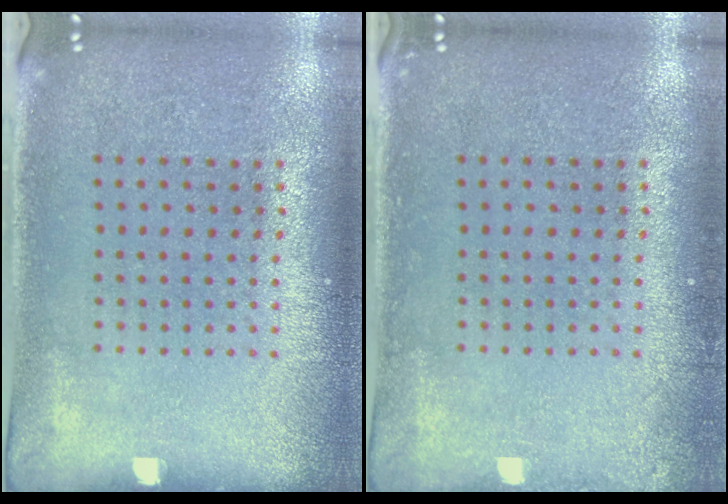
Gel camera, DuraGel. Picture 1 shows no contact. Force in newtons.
{"total": 0.8, "press": 0.8, "slide": 0.1}